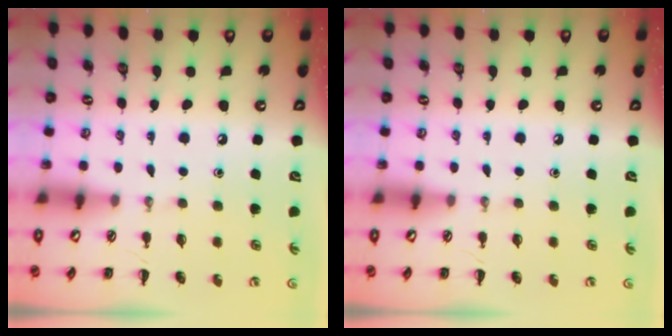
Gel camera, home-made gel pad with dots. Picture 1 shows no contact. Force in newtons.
{"total": 0.0}